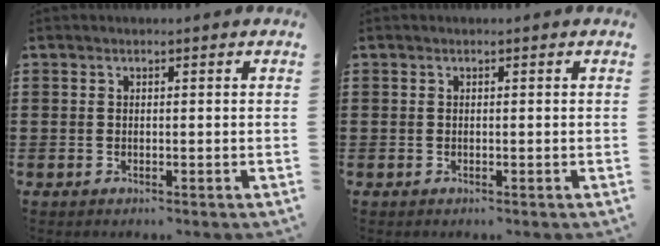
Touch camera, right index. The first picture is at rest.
{"total": 0.0}